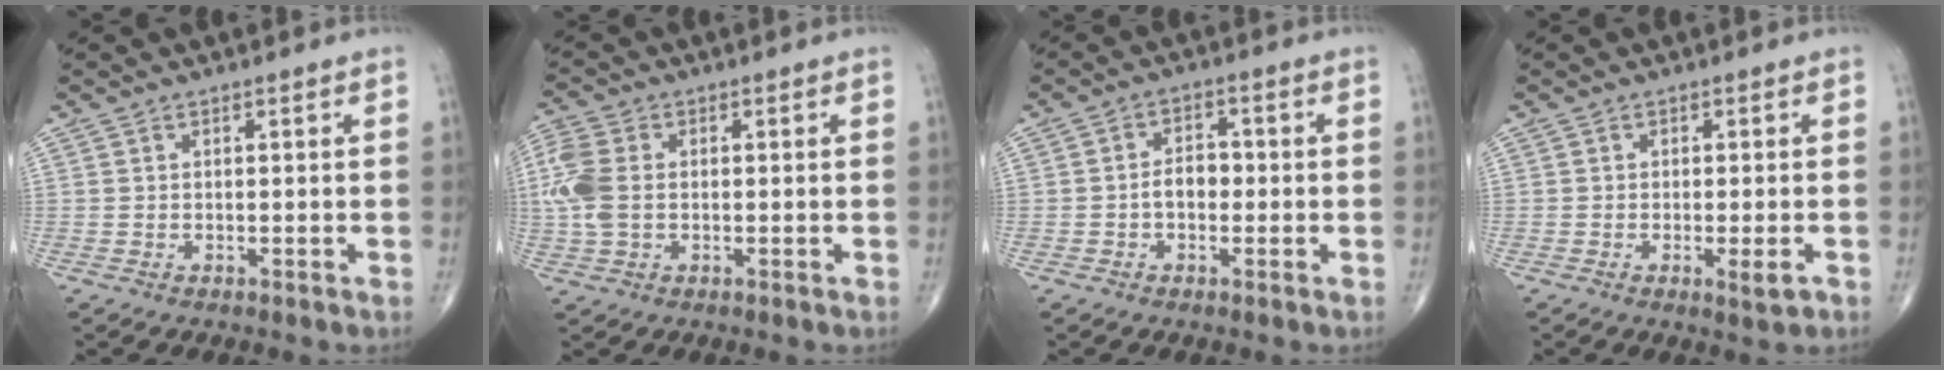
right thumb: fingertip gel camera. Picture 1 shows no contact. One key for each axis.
{"total": 8.0, "fx": 0.1, "fy": 5.4, "fz": 5.9, "tx": -0.160, "ty": 0.012, "tz": -0.002}
{"total": 4.1, "fx": -0.8, "fy": 2.8, "fz": 2.9, "tx": -0.038, "ty": 0.017, "tz": -0.019}
{"total": 2.9, "fx": -1.1, "fy": 0.6, "fz": 2.7, "tx": -0.040, "ty": -0.006, "tz": -0.015}